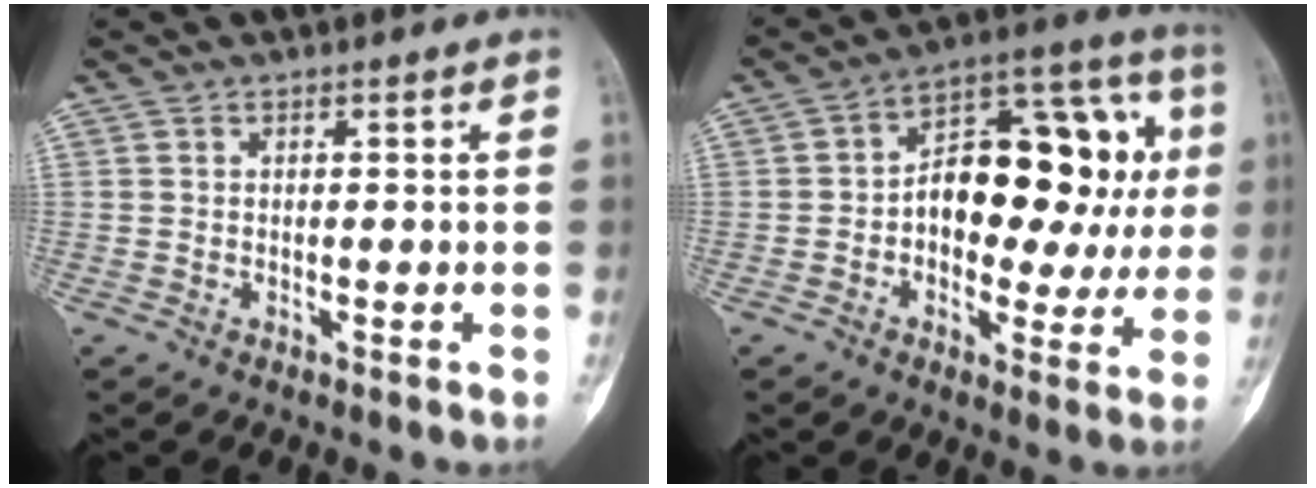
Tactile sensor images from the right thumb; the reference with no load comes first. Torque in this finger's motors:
{"motor_torque": [0.82, 0.93, 0.79, -0.52, 0.03]}